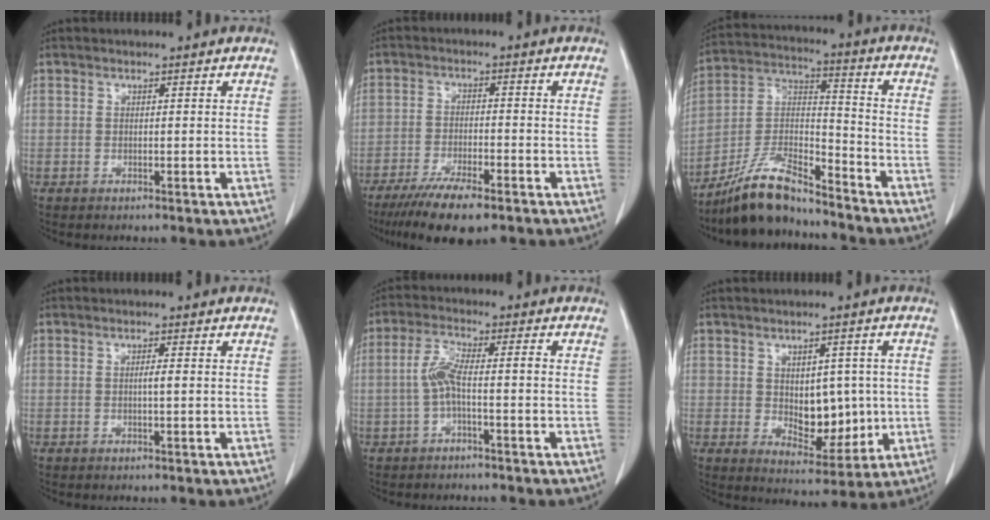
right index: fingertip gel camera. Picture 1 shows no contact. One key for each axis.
{"total": 9.7, "fx": -7.0, "fy": 1.8, "fz": 6.6, "tx": -0.110, "ty": -0.020, "tz": -0.111}
{"total": 12.0, "fx": -10.6, "fy": 2.4, "fz": 5.2, "tx": -0.106, "ty": 0.008, "tz": -0.198}
{"total": 1.1, "fx": 0.0, "fy": 0.0, "fz": 1.1, "tx": -0.022, "ty": 0.000, "tz": -0.001}
{"total": 4.9, "fx": -1.1, "fy": 0.8, "fz": 4.7, "tx": -0.101, "ty": 0.017, "tz": -0.023}
{"total": 8.0, "fx": -0.1, "fy": 4.5, "fz": 6.6, "tx": -0.086, "ty": 0.000, "tz": 0.015}